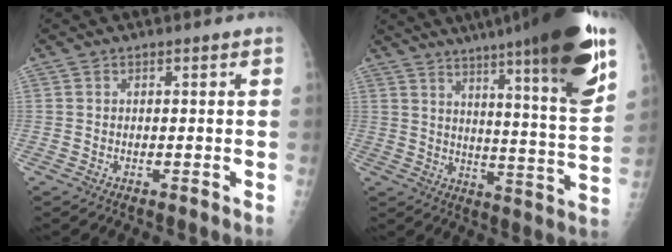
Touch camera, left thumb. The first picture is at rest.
{"total": 25.9, "force": [16.1, 3.0, 20.1], "torque": [-0.282, -0.060, 0.226]}